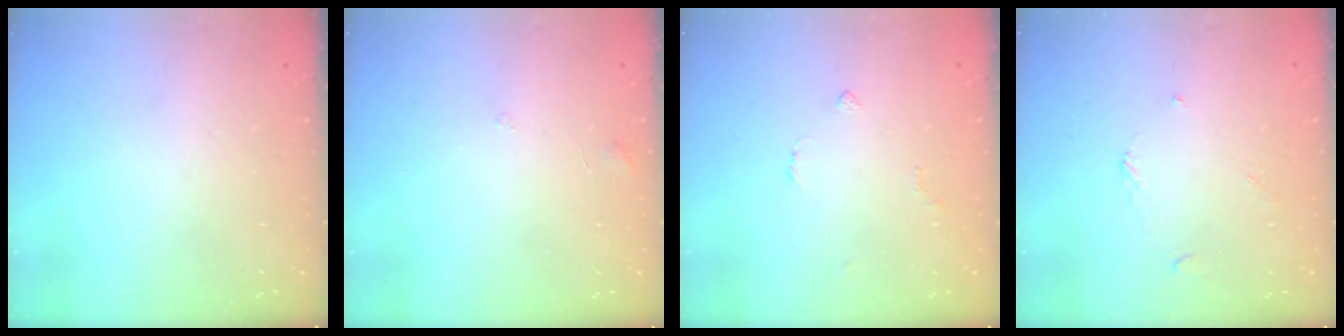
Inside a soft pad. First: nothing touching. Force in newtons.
{"total": 2.9, "press": 2.9, "slide": 0.2}
{"total": 2.3, "press": 2.2, "slide": 0.6}
{"total": 3.1, "press": 3.1, "slide": 0.4}